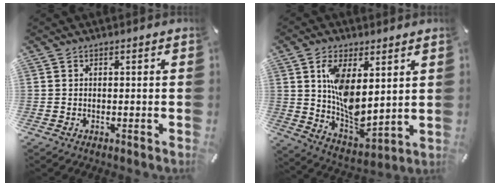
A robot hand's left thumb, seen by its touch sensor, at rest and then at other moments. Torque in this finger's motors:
{"motor_torque": [2.55, 2.46, 1.31, -0.92, 0.50]}